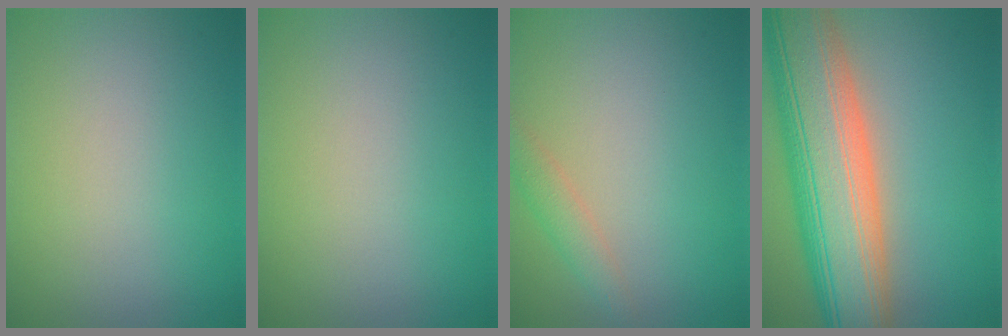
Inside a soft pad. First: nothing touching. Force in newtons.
{"total": 0.0}
{"total": 1.9, "press": 1.9, "slide": 0.0}
{"total": 14.2, "press": 14.1, "slide": 1.0}